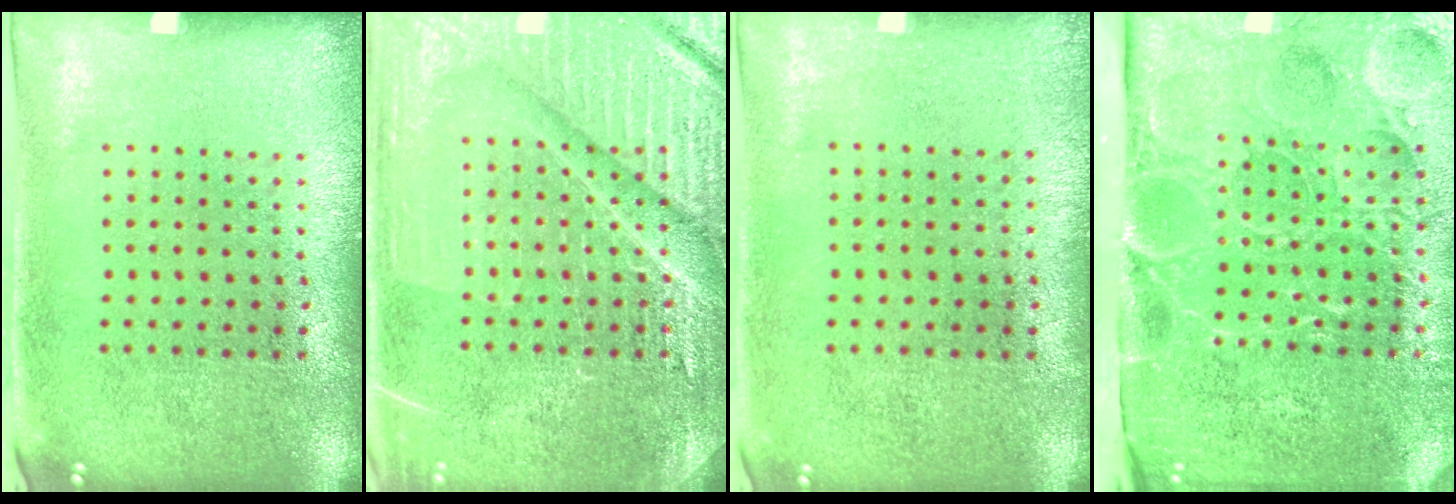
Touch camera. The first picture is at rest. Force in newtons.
{"total": 4.8, "press": 4.8, "slide": 0.5}
{"total": 0.0}
{"total": 5.1, "press": 4.3, "slide": 2.8}